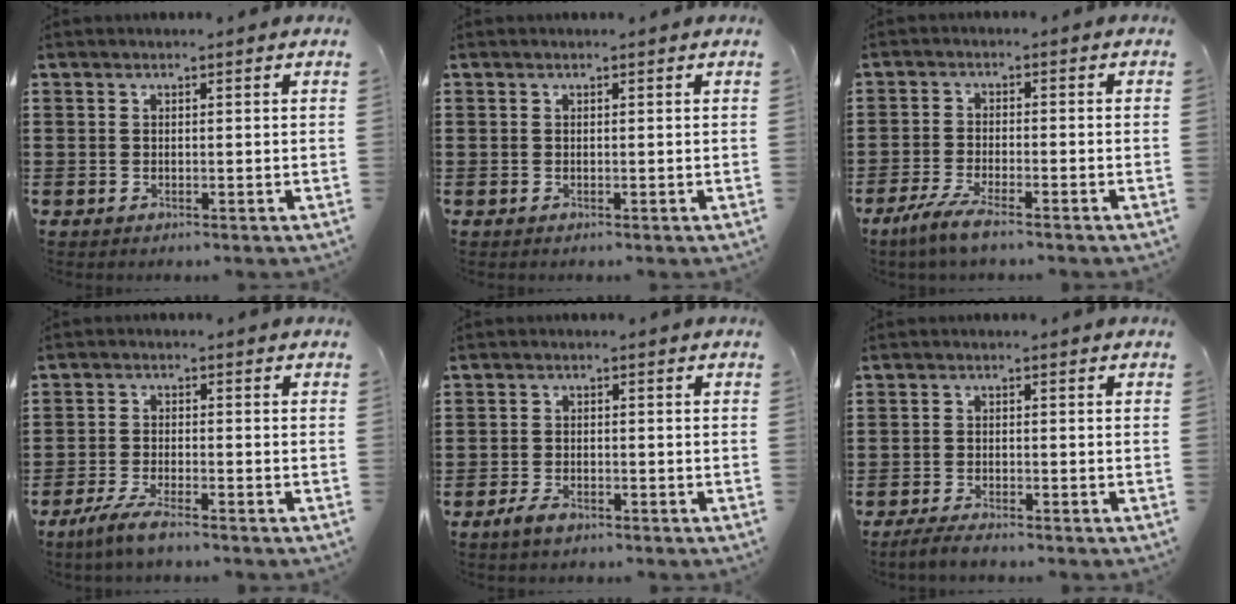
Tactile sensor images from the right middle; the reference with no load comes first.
{"total": 0.0}
{"total": 4.5, "force": [-3.5, 0.2, 2.7], "torque": [-0.067, -0.015, -0.070]}
{"total": 4.4, "force": [-3.5, 0.3, 2.6], "torque": [-0.064, -0.012, -0.070]}
{"total": 2.4, "force": [-1.8, 1.0, 1.3], "torque": [-0.032, -0.003, -0.036]}
{"total": 2.4, "force": [-2.3, 0.2, 0.9], "torque": [-0.032, -0.005, -0.048]}